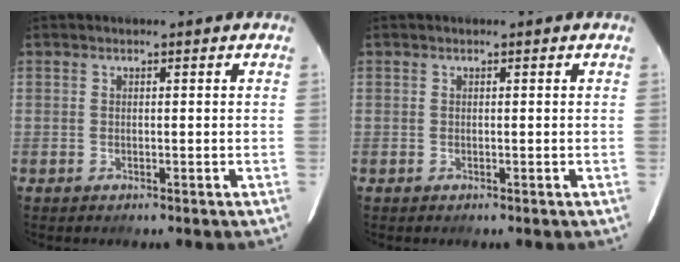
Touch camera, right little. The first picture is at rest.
{"total": 0.0}